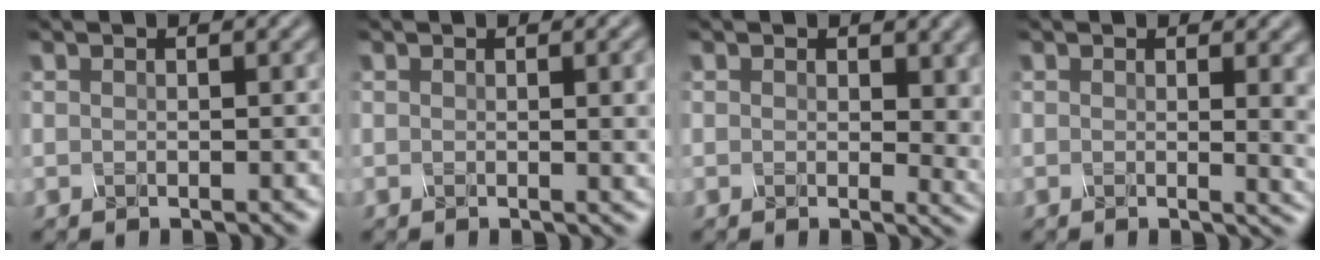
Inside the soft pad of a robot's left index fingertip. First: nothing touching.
{"total": 3.1, "force": [0.3, 0.9, 2.9], "torque": [-0.027, 0.003, 0.001]}
{"total": 3.9, "force": [0.9, 2.3, 3.1], "torque": [-0.032, -0.006, 0.011]}
{"total": 4.2, "force": [0.6, 1.7, 3.8], "torque": [-0.025, -0.002, 0.009]}